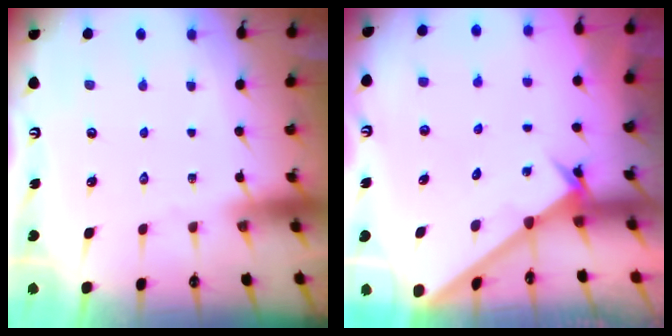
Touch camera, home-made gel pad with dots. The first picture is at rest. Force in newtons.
{"total": 2.1, "press": 2.1, "slide": 0.2}